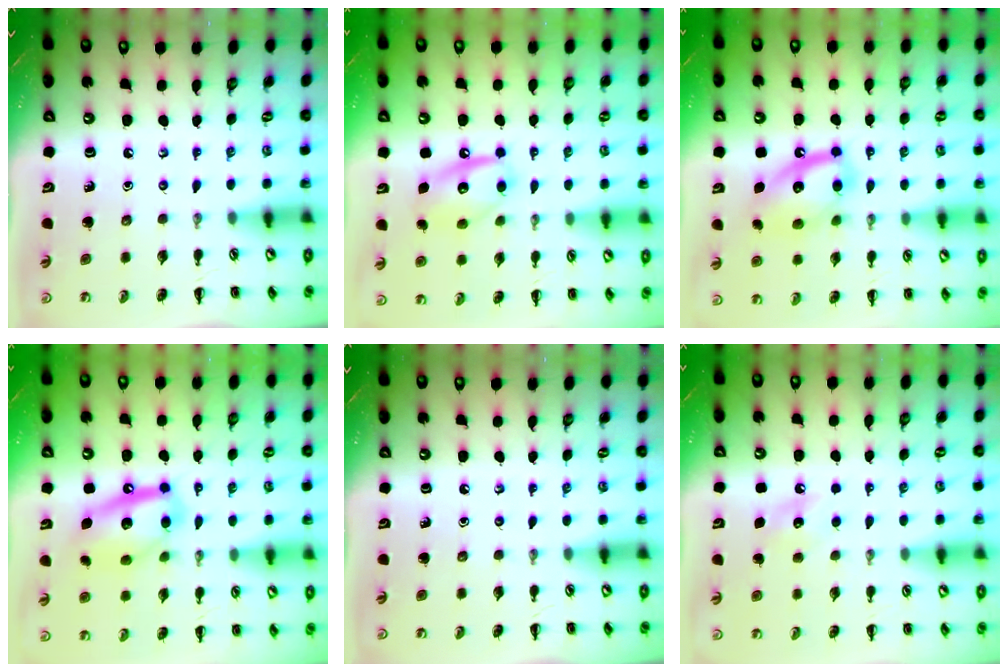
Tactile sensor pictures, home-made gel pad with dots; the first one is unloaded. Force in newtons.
{"total": 11.9, "press": 11.8, "slide": 1.7}
{"total": 14.4, "press": 14.2, "slide": 2.2}
{"total": 16.0, "press": 15.8, "slide": 2.5}
{"total": 0.0}
{"total": 6.0, "press": 5.8, "slide": 1.3}